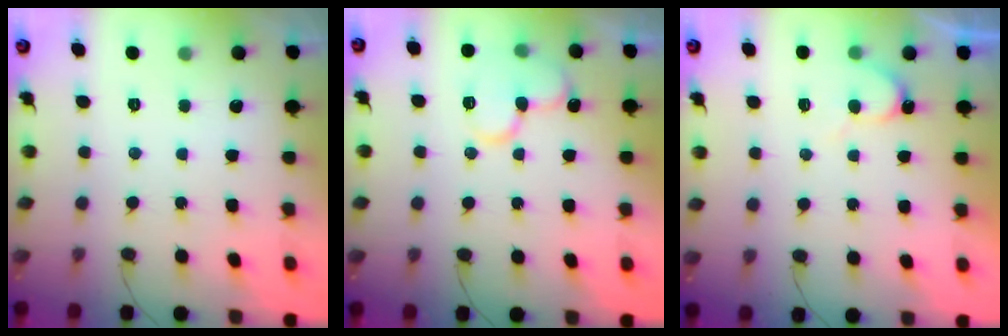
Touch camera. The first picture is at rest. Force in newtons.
{"total": 13.3, "press": 13.3, "slide": 1.6}
{"total": 7.1, "press": 7.1, "slide": 0.4}